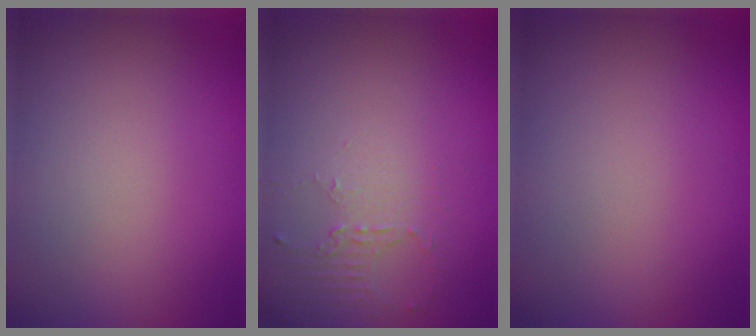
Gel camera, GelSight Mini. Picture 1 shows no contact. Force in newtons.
{"total": 2.0, "press": 1.5, "slide": 1.4}
{"total": 0.0}